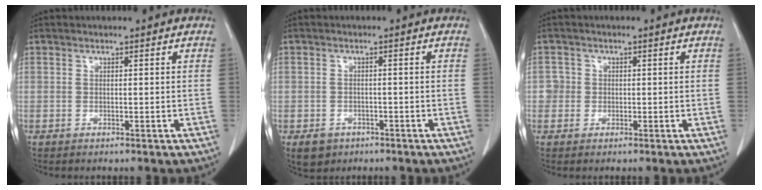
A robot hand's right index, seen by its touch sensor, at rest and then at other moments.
{"total": 3.3, "force": [-1.9, 2.6, 0.7], "torque": [-0.012, 0.005, -0.022]}
{"total": 1.9, "force": [-0.2, 1.8, -0.1], "torque": [0.014, 0.008, -0.008]}